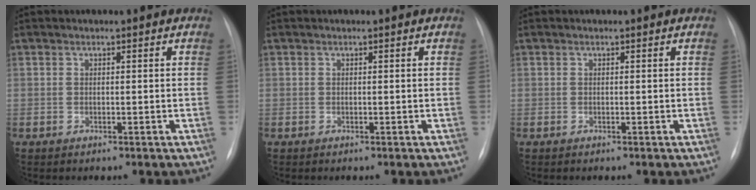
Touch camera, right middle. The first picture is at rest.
{"total": 0.0}
{"total": 0.0}